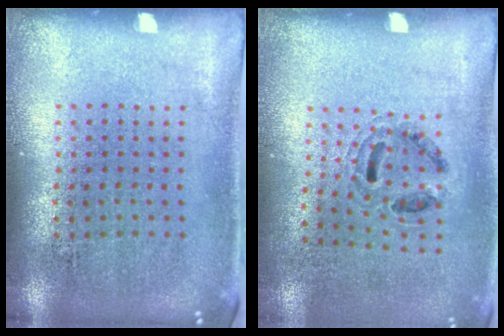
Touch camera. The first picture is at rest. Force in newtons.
{"total": 0.8, "press": 0.8, "slide": 0.3}